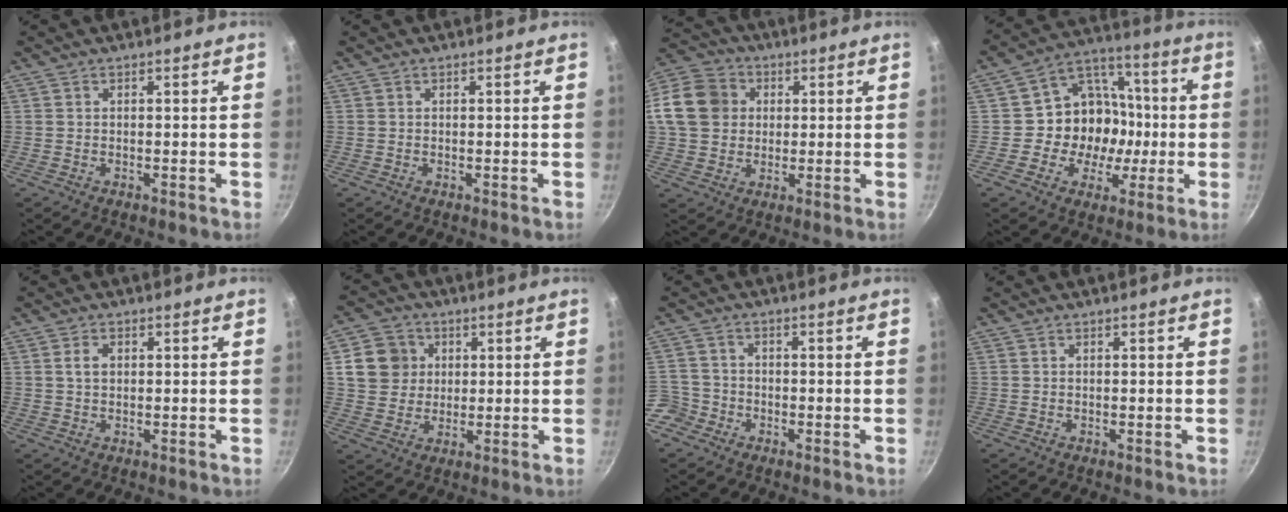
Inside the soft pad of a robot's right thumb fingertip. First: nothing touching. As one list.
[{"total": 0.0}, {"total": 14.3, "force": [2.2, 12.2, 7.1], "torque": [-0.119, 0.022, 0.027]}, {"total": 14.9, "force": [-1.5, 13.0, 7.2], "torque": [-0.072, 0.038, -0.031]}, {"total": 2.5, "force": [0.7, 1.7, 1.7], "torque": [-0.024, 0.003, 0.013]}, {"total": 9.0, "force": [2.4, 8.2, 3.0], "torque": [-0.022, 0.006, 0.038]}, {"total": 5.2, "force": [-2.8, 4.3, 0.7], "torque": [0.002, 0.038, -0.056]}, {"total": 0.0}]